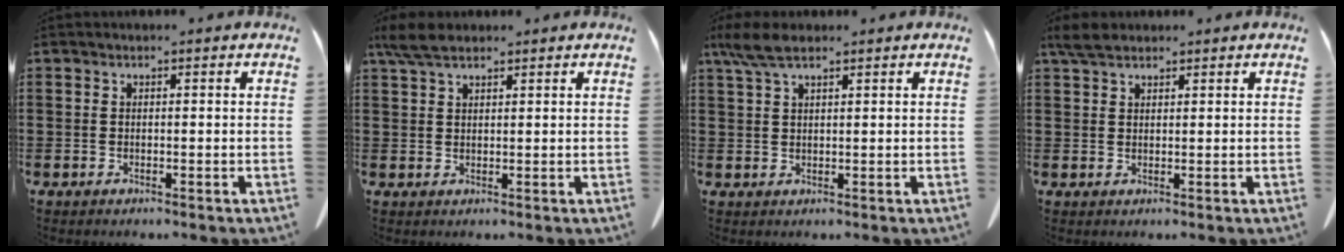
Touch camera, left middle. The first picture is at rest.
{"total": 4.1, "force": [2.9, 1.4, 2.5], "torque": [-0.056, 0.003, 0.054]}
{"total": 4.7, "force": [2.9, 1.3, 3.4], "torque": [-0.088, -0.001, 0.049]}
{"total": 3.0, "force": [2.3, 1.2, 1.4], "torque": [-0.035, 0.007, 0.044]}